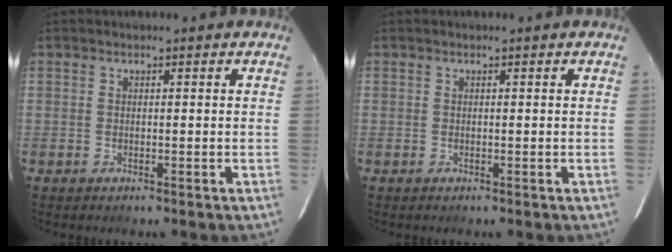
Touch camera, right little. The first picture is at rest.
{"total": 0.0}